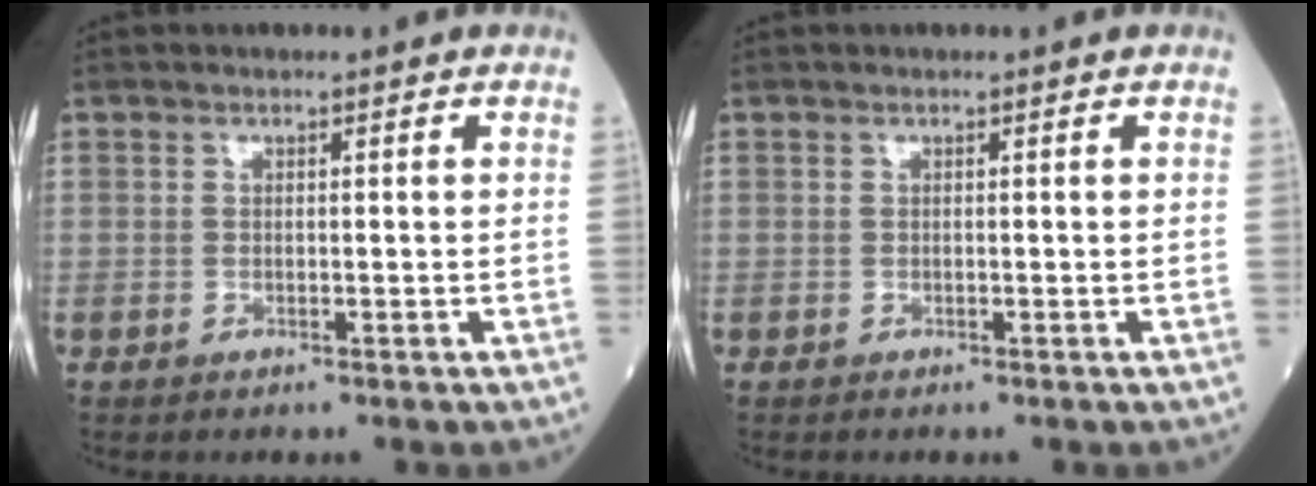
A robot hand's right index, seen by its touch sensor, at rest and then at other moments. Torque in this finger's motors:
{"motor_torque": [0.01, 0.00, 0.01, 0.00]}